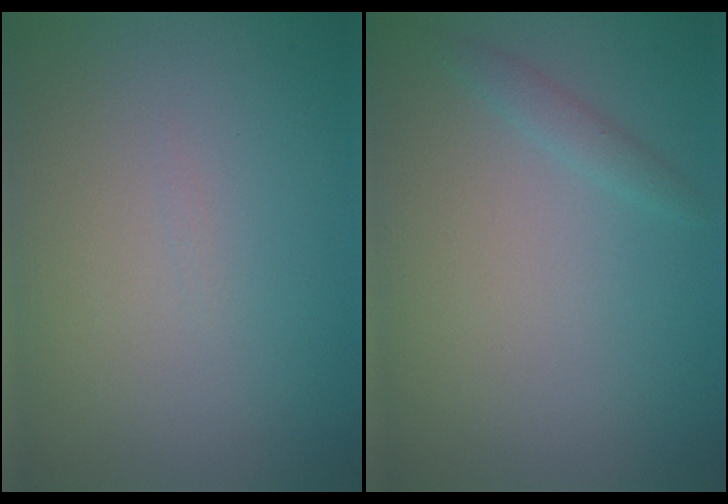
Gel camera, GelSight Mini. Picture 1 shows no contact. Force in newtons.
{"total": 1.0, "press": 1.0, "slide": 0.1}